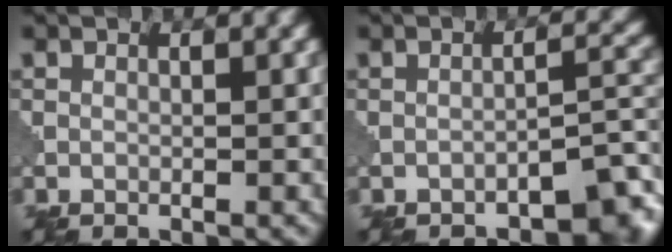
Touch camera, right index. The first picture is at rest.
{"total": 4.2, "force": [-3.2, 1.1, 2.5], "torque": [-0.025, 0.011, -0.045]}